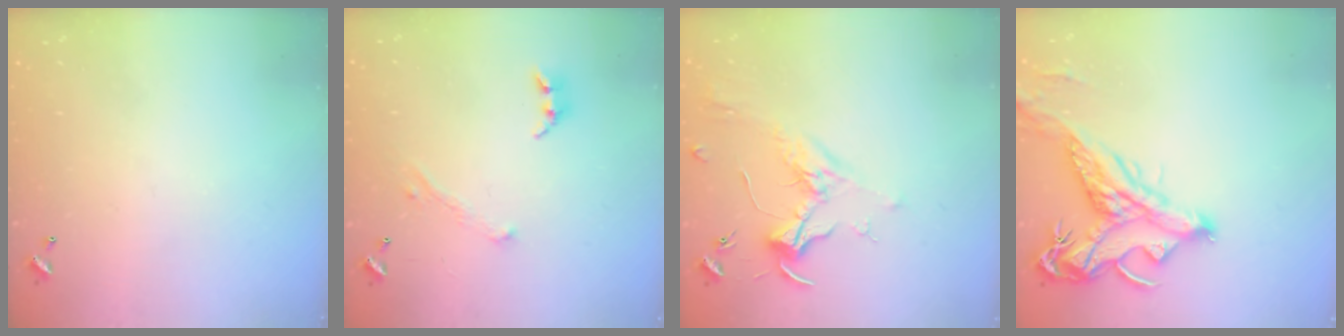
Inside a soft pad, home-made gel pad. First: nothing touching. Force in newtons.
{"total": 2.3, "press": 2.2, "slide": 0.6}
{"total": 1.7, "press": 1.5, "slide": 0.7}
{"total": 4.4, "press": 4.0, "slide": 1.7}